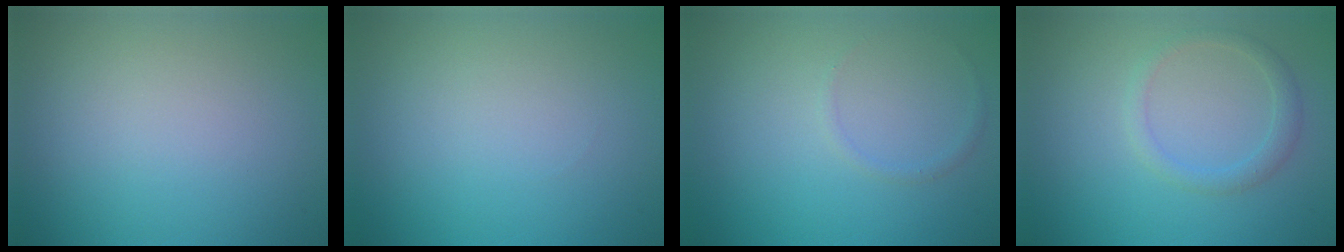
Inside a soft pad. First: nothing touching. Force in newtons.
{"total": 0.0}
{"total": 0.6, "press": 0.6, "slide": 0.0}
{"total": 1.6, "press": 1.6, "slide": 0.1}